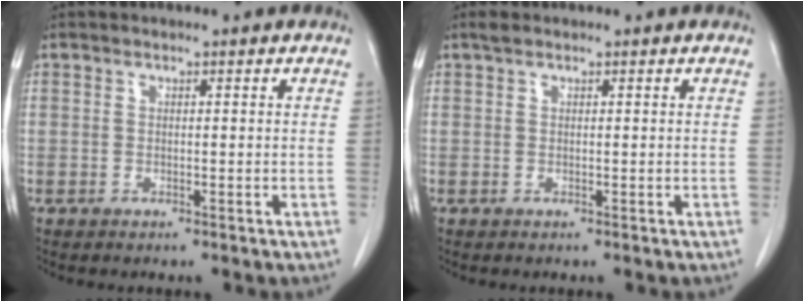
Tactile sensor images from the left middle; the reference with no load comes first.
{"total": 0.8, "force": [0.6, 0.2, 0.4], "torque": [-0.012, 0.013, 0.013]}